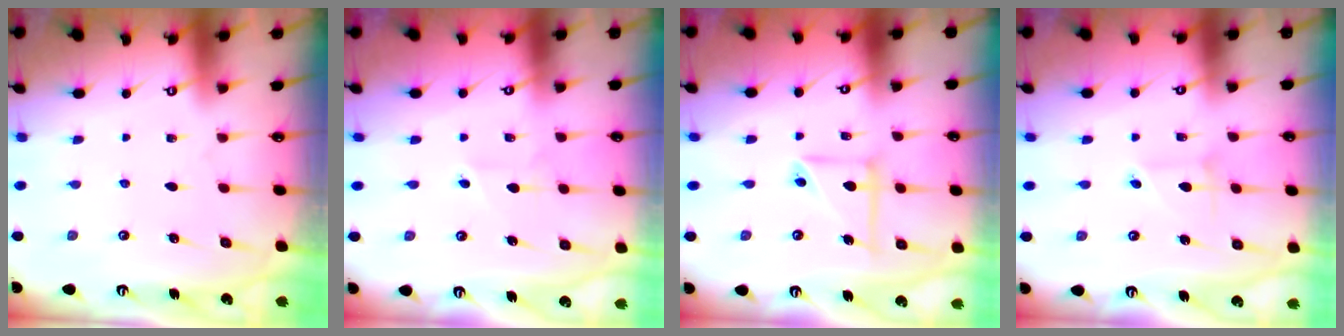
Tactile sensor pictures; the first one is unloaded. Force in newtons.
{"total": 3.0, "press": 3.0, "slide": 0.4}
{"total": 7.9, "press": 7.8, "slide": 1.2}
{"total": 2.2, "press": 2.2, "slide": 0.1}